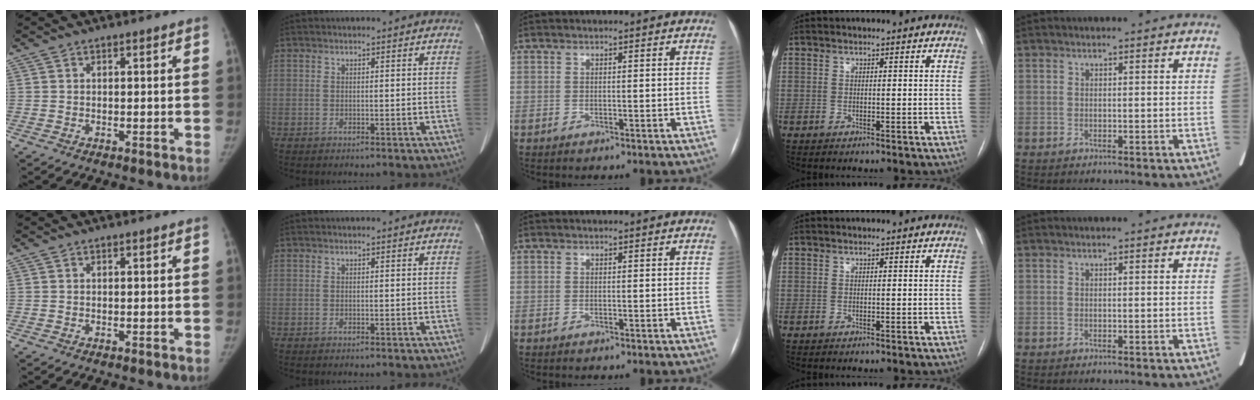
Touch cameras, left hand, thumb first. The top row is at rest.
{}